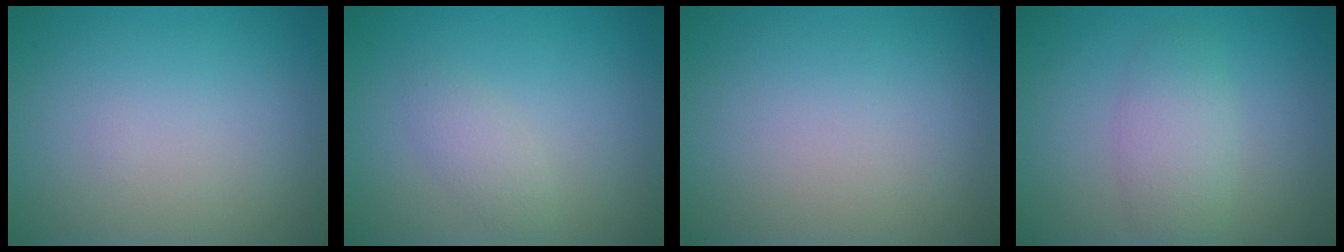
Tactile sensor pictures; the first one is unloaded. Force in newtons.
{"total": 1.6, "press": 1.6, "slide": 0.1}
{"total": 0.0}
{"total": 2.9, "press": 2.9, "slide": 0.1}